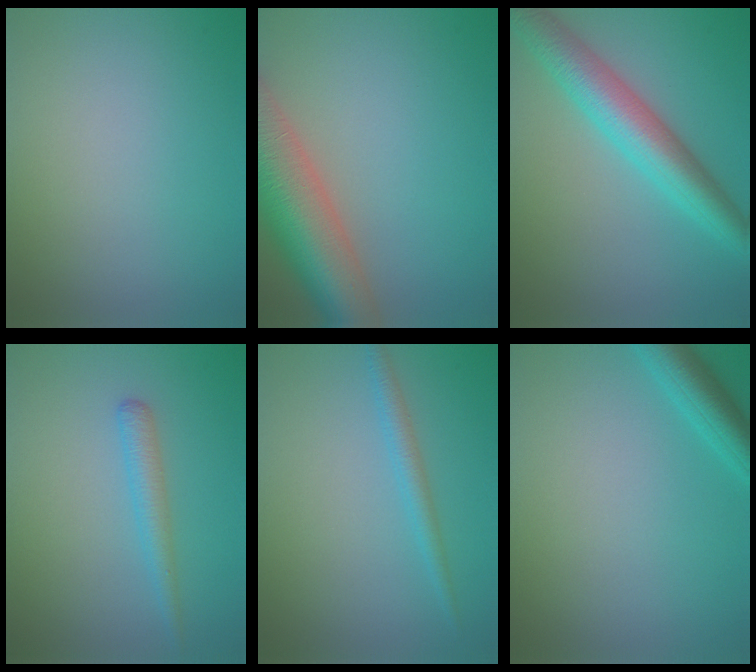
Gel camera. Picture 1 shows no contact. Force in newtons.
{"total": 9.7, "press": 9.7, "slide": 0.7}
{"total": 6.5, "press": 6.5, "slide": 0.1}
{"total": 2.0, "press": 2.0, "slide": 0.1}
{"total": 1.8, "press": 1.8, "slide": 0.1}
{"total": 3.3, "press": 3.3, "slide": 0.2}